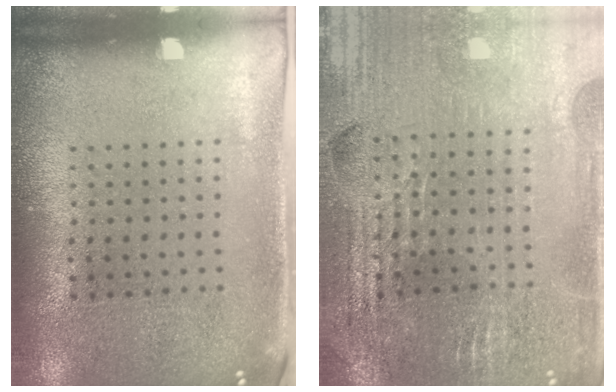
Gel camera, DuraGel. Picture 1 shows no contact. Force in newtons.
{"total": 2.9, "press": 2.9, "slide": 0.5}